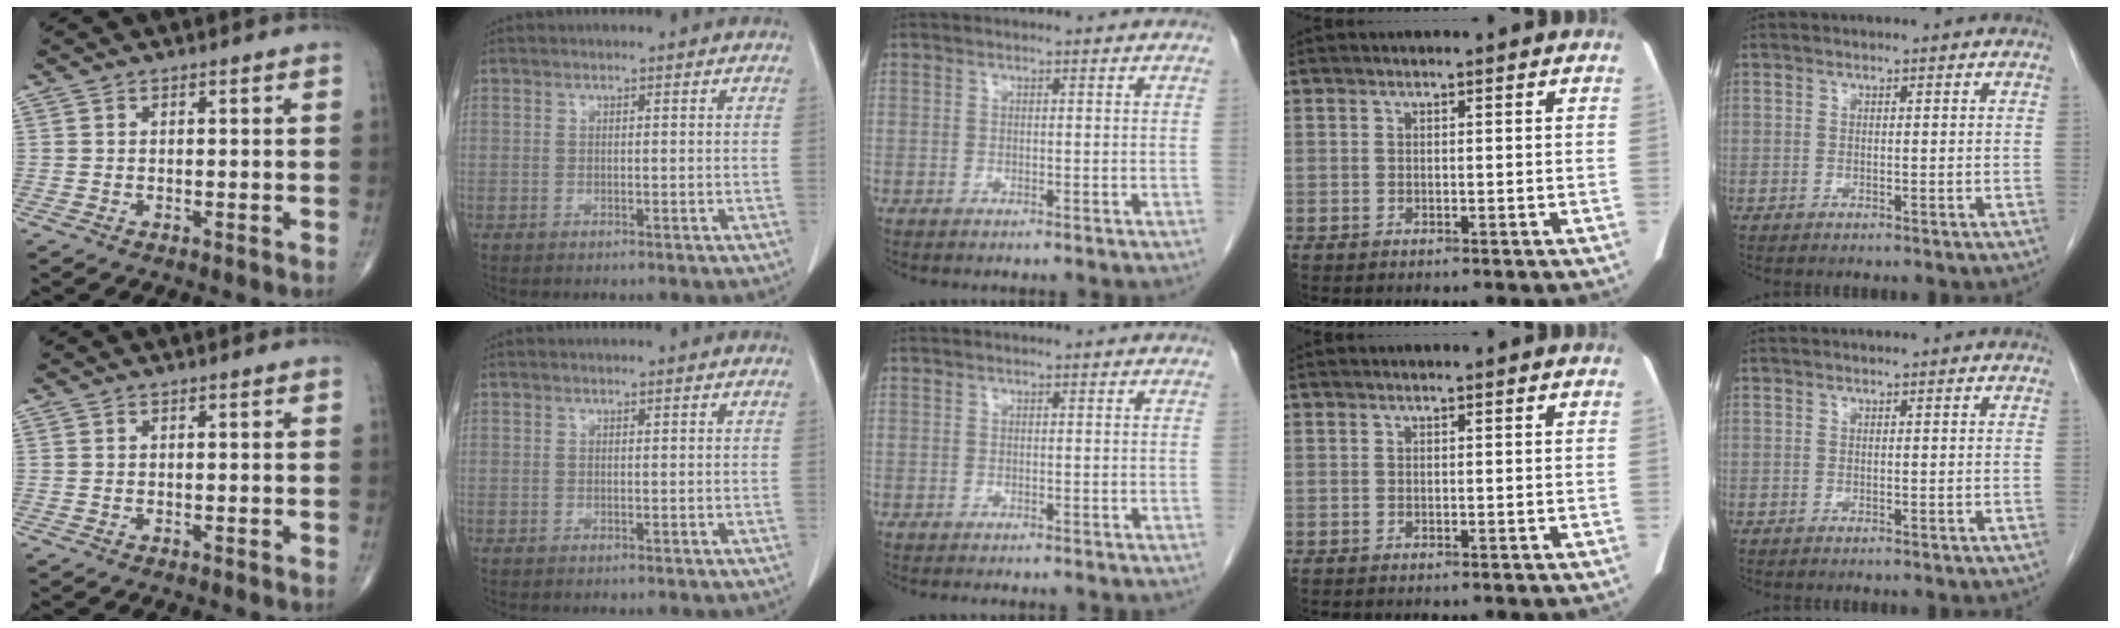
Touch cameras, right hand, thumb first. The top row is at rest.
{"middle": {"total": 0.7, "force": [-0.7, 0.2, 0.2], "torque": [-0.007, -0.002, -0.010]}}